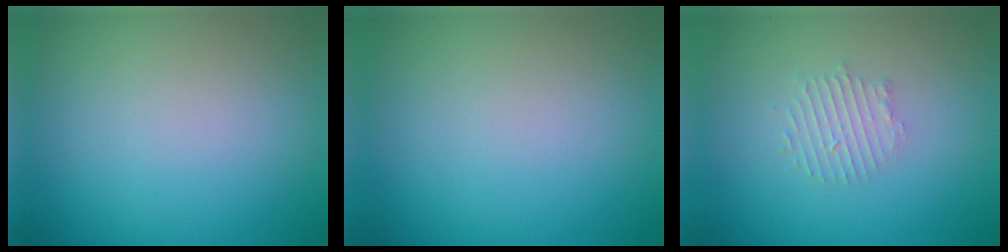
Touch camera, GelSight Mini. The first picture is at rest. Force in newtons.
{"total": 0.0}
{"total": 1.8, "press": 1.7, "slide": 0.4}